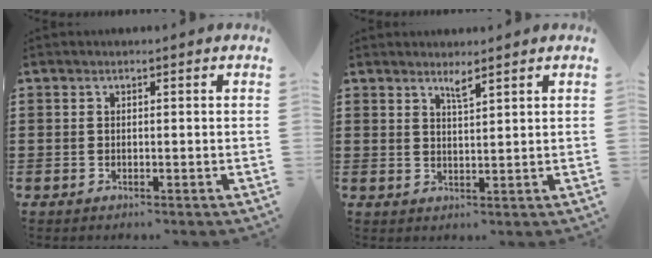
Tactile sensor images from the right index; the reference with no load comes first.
{"total": 2.1, "force": [1.7, 0.1, 1.2], "torque": [-0.024, 0.000, 0.030]}